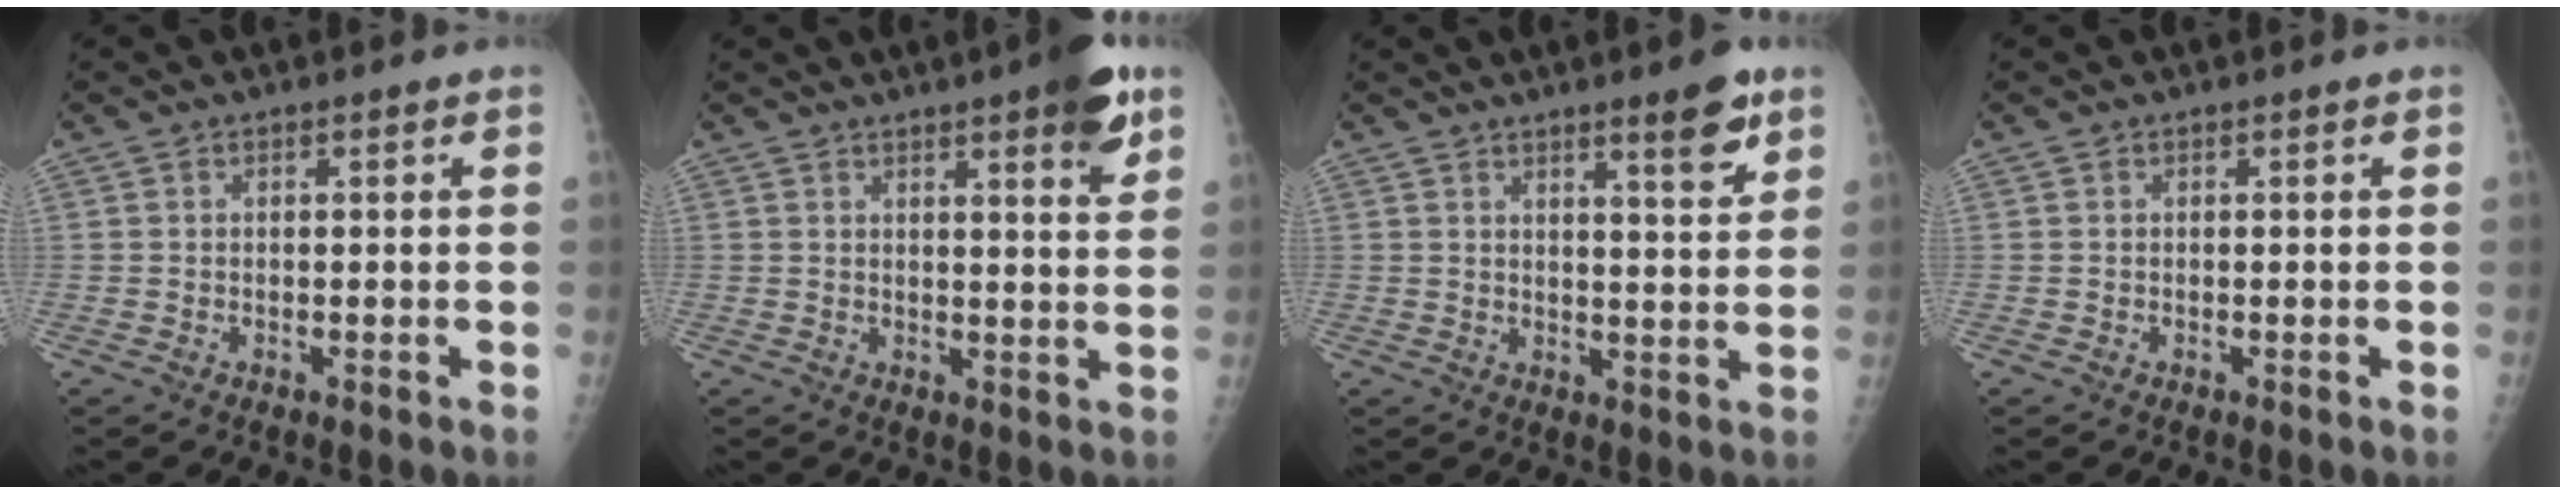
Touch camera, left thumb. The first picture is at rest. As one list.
[{"total": 8.3, "force": [4.8, 1.6, 6.6], "torque": [-0.075, -0.020, 0.058]}, {"total": 7.1, "force": [4.5, 1.2, 5.3], "torque": [-0.068, -0.029, 0.063]}, {"total": 0.0}]